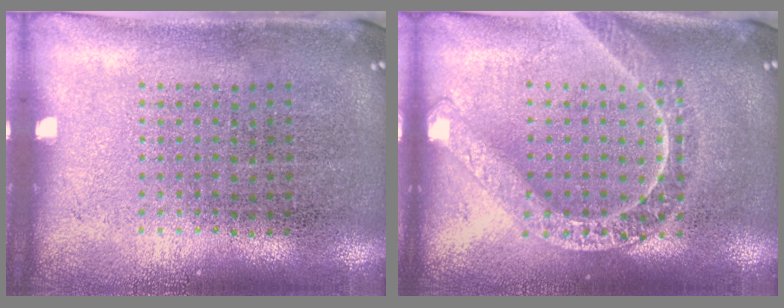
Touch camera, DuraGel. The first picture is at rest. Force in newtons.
{"total": 1.6, "press": 1.6, "slide": 0.1}